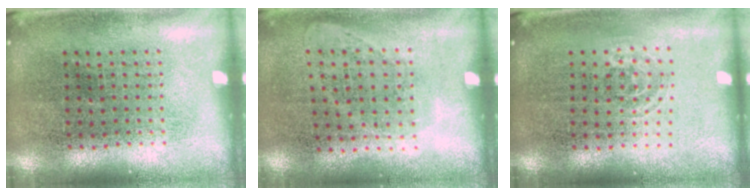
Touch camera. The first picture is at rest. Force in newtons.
{"total": 1.1, "press": 0.9, "slide": 0.6}
{"total": 0.8, "press": 0.6, "slide": 0.6}